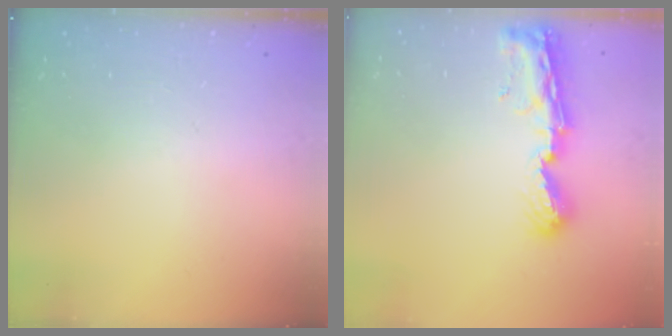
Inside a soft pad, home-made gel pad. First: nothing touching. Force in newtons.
{"total": 9.3, "press": 9.3, "slide": 1.0}